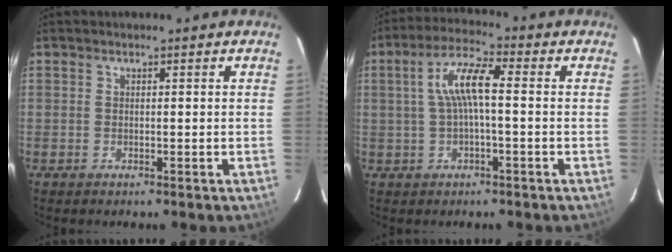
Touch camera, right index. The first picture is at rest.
{"total": 7.3, "force": [0.2, 1.5, 7.2], "torque": [-0.145, 0.016, 0.007]}